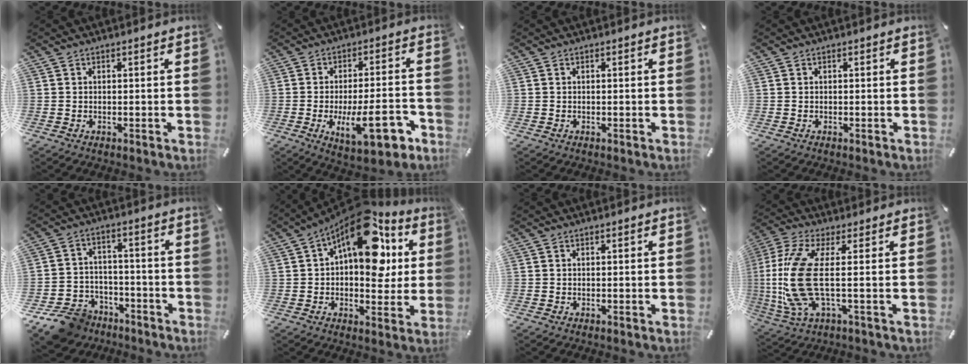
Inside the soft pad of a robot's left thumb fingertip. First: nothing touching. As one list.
[{"total": 15.9, "force": [-5.4, 5.3, 13.9], "torque": [-0.198, 0.002, -0.079]}, {"total": 0.0}, {"total": 0.0}, {"total": 10.7, "force": [-8.0, 6.6, 2.9], "torque": [-0.047, 0.060, -0.142]}, {"total": 18.3, "force": [7.9, 10.0, 13.2], "torque": [-0.175, -0.056, 0.136]}, {"total": 0.0}, {"total": 15.1, "force": [0.6, 4.7, 14.3], "torque": [-0.336, -0.033, 0.002]}]